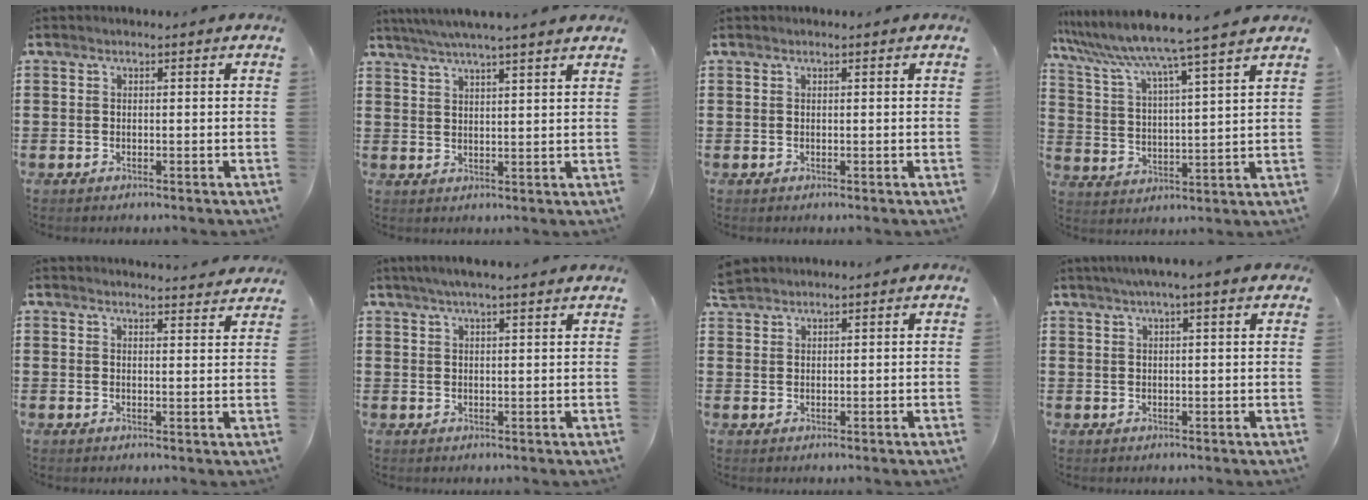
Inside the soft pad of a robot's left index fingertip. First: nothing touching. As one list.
[{"total": 4.3, "force": [3.9, -0.7, 1.7], "torque": [-0.043, -0.013, 0.069]}, {"total": 0.0}, {"total": 7.2, "force": [6.4, -1.3, 3.1], "torque": [-0.087, -0.048, 0.100]}, {"total": 2.7, "force": [2.7, -0.2, 0.2], "torque": [-0.003, -0.014, 0.050]}, {"total": 3.2, "force": [2.7, 0.0, 1.8], "torque": [-0.040, 0.003, 0.049]}, {"total": 2.1, "force": [2.1, 0.4, 0.2], "torque": [-0.009, 0.001, 0.042]}, {"total": 3.2, "force": [2.2, -0.1, 2.3], "torque": [-0.049, 0.007, 0.039]}]